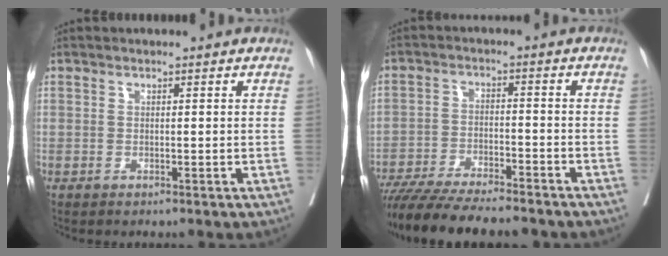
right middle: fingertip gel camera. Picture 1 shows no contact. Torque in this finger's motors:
{"motor_torque": [1.07, -1.07, 0.51, 0.12]}